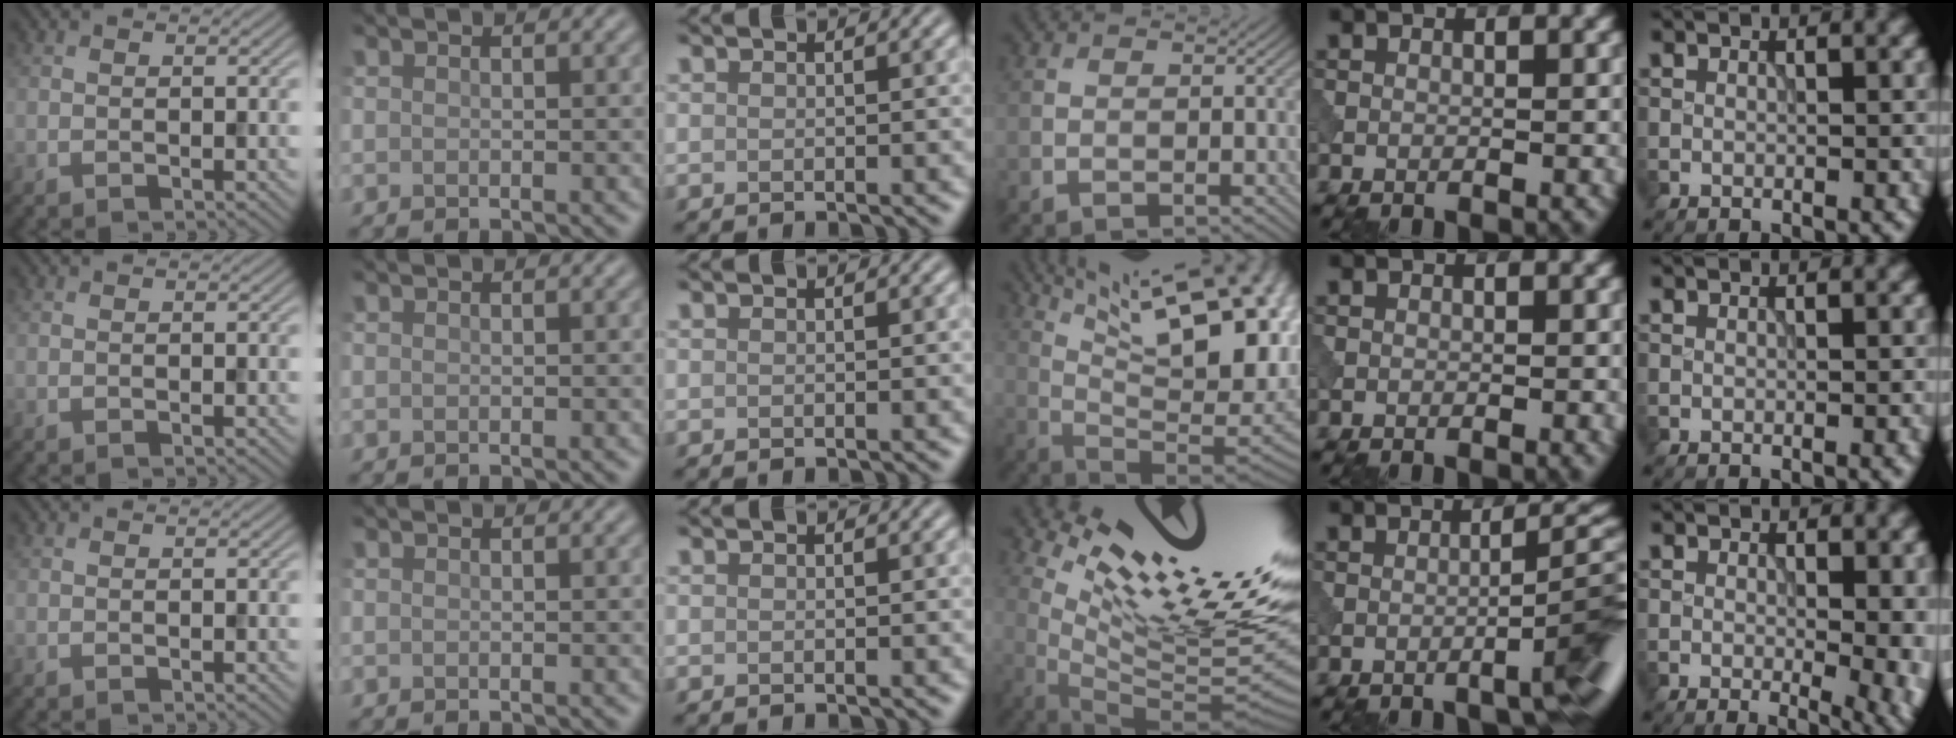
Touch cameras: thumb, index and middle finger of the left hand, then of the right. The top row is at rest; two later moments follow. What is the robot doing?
{"motion": "dispense", "object": "syringe"}